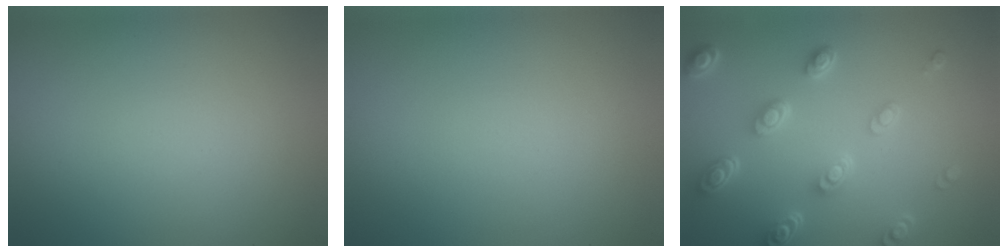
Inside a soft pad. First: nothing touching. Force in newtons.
{"total": 0.0}
{"total": 5.2, "press": 3.9, "slide": 3.5}